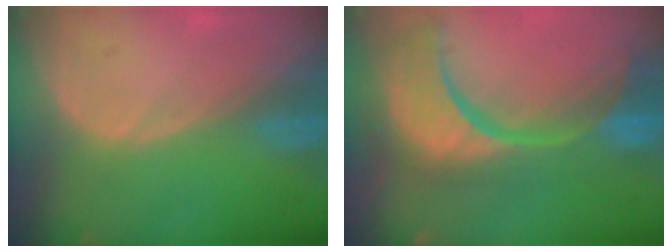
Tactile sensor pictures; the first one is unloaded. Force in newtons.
{"total": 15.4, "press": 12.1, "slide": 9.5}